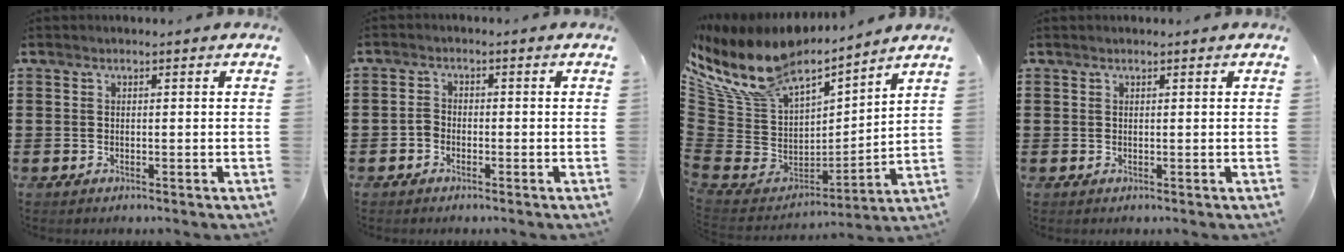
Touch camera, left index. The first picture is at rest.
{"total": 1.8, "force": [-0.9, 1.4, 0.7], "torque": [-0.018, 0.006, -0.020]}
{"total": 11.7, "force": [8.4, 5.2, 6.2], "torque": [-0.170, -0.060, 0.144]}
{"total": 0.0}